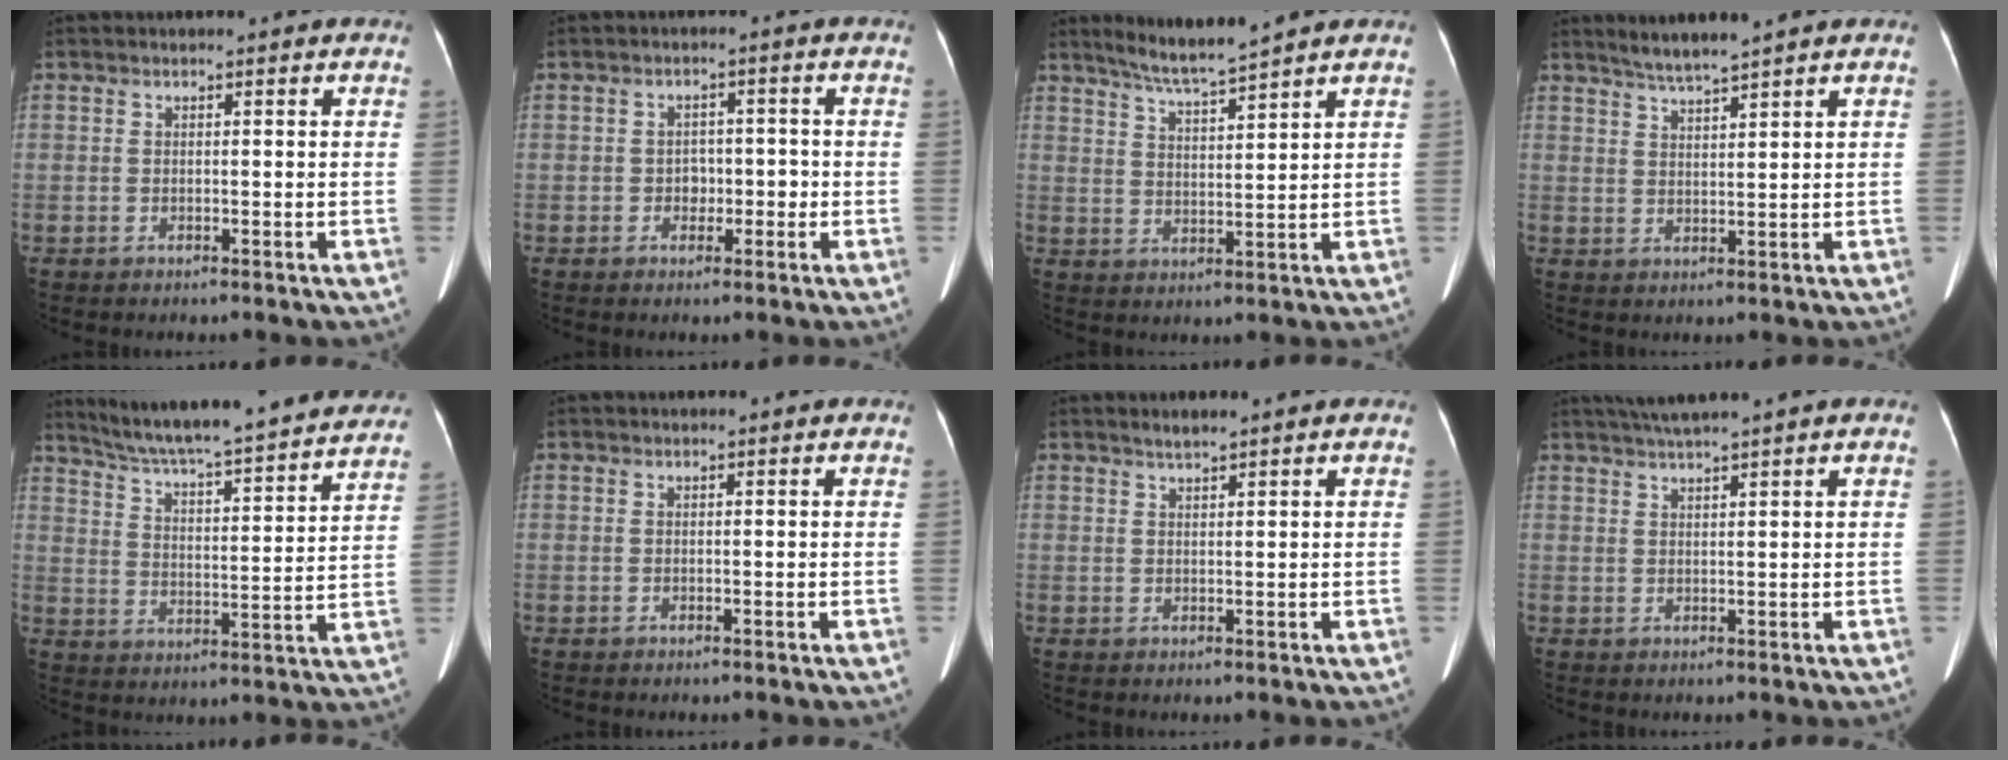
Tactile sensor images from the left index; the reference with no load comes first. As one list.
[{"total": 2.8, "force": [-0.8, 2.1, 1.7], "torque": [-0.019, 0.012, -0.009]}, {"total": 6.2, "force": [5.5, -1.1, 2.6], "torque": [-0.055, -0.007, 0.106]}, {"total": 4.3, "force": [3.8, -0.8, 2.0], "torque": [-0.040, 0.003, 0.075]}, {"total": 27.4, "force": [25.0, 2.0, 11.2], "torque": [-0.181, -0.029, 0.332]}, {"total": 0.0}, {"total": 1.7, "force": [1.5, -0.1, 0.8], "torque": [-0.019, 0.006, 0.031]}, {"total": 4.4, "force": [3.6, -1.0, 2.3], "torque": [-0.041, 0.017, 0.069]}]